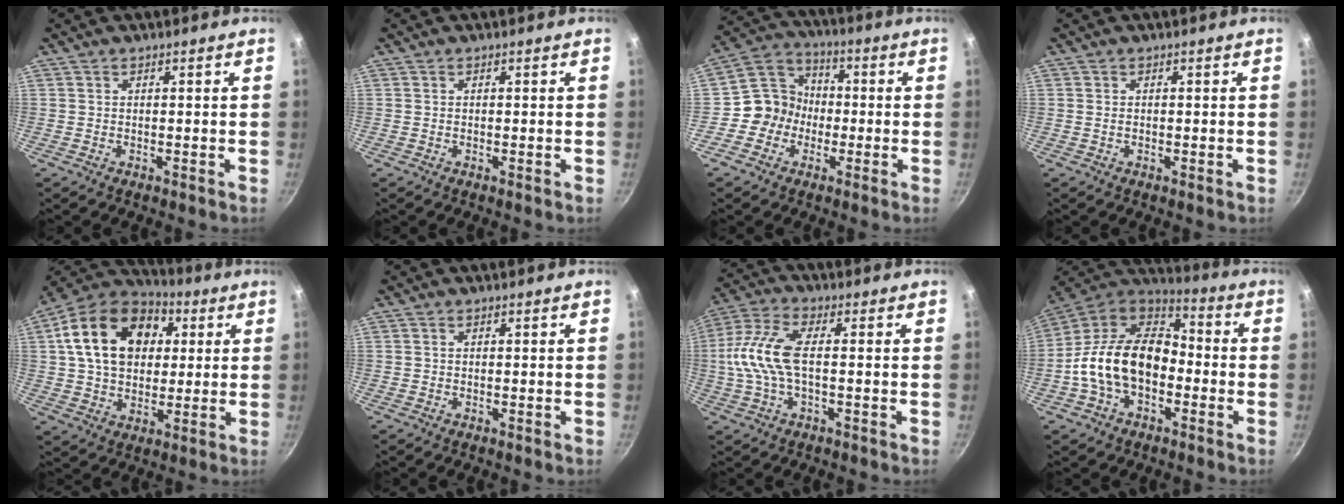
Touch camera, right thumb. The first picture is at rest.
{"total": 0.0}
{"total": 8.8, "force": [-2.0, 8.1, 2.7], "torque": [-0.006, 0.036, -0.058]}
{"total": 0.5, "force": [-0.1, 0.2, 0.5], "torque": [-0.010, 0.001, -0.002]}
{"total": 20.6, "force": [5.0, 14.8, 13.4], "torque": [-0.205, 0.019, 0.076]}
{"total": 0.0}
{"total": 10.8, "force": [-0.5, 4.6, 9.7], "torque": [-0.219, 0.020, -0.022]}
{"total": 18.7, "force": [-3.6, 12.4, 13.5], "torque": [-0.208, 0.052, -0.082]}